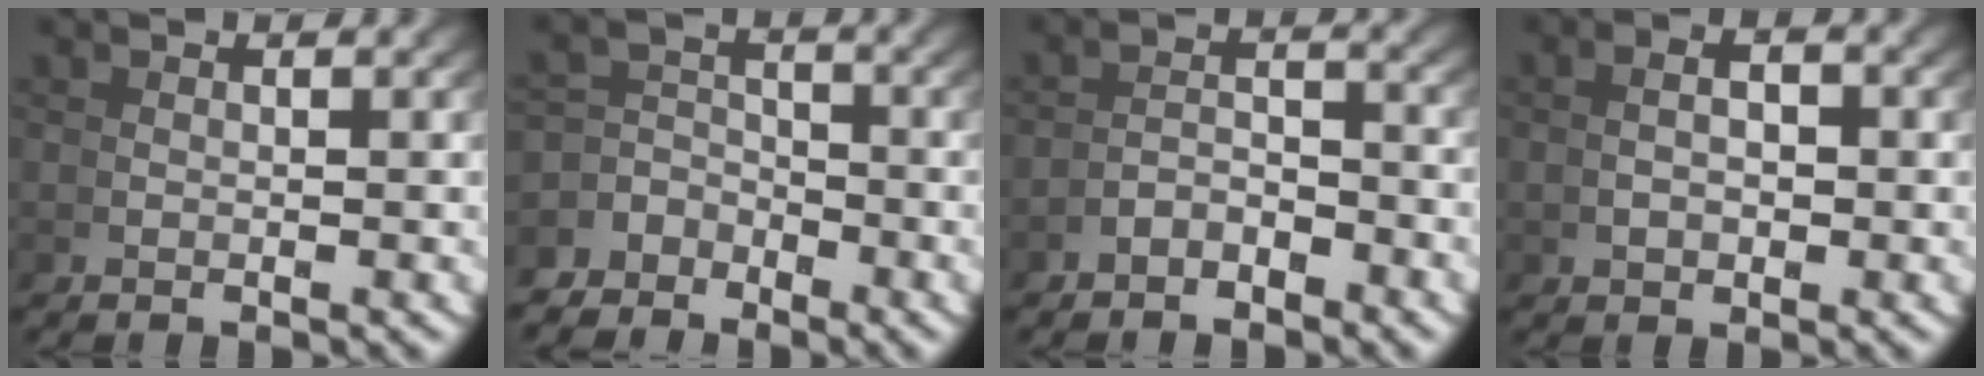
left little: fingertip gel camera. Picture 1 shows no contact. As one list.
[{"total": 3.8, "force": [-2.1, 3.1, 1.1], "torque": [-0.011, -0.009, -0.040]}, {"total": 2.3, "force": [-2.1, 0.7, 0.8], "torque": [0.003, 0.000, -0.040]}, {"total": 2.2, "force": [0.2, 1.1, 1.9], "torque": [-0.021, 0.004, 0.004]}]